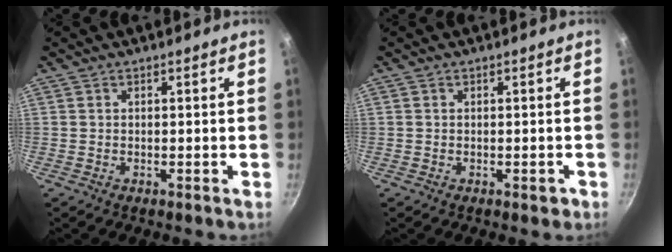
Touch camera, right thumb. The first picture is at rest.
{"total": 1.4, "force": [-0.5, 0.9, 0.9], "torque": [-0.003, 0.006, -0.005]}